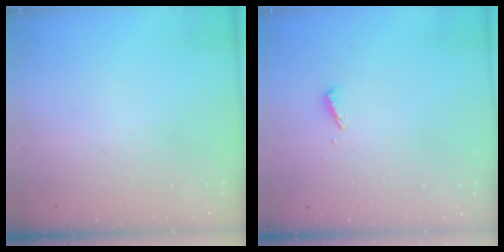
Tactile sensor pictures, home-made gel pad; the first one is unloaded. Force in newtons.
{"total": 2.5, "press": 2.5, "slide": 0.1}